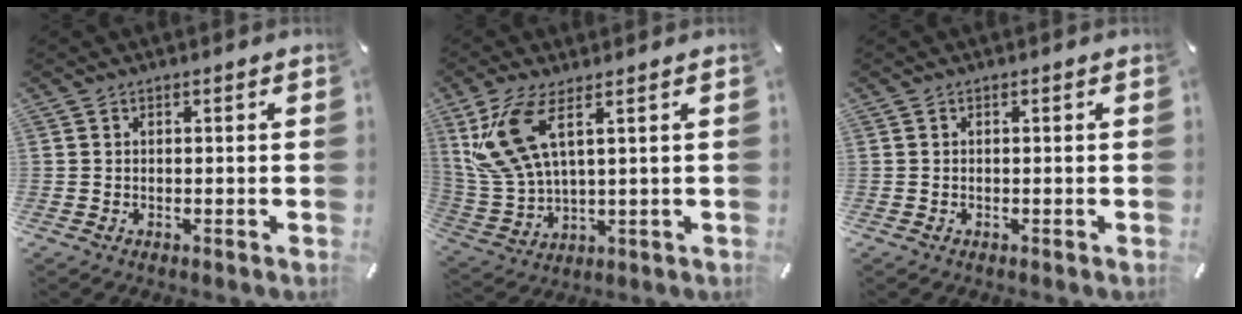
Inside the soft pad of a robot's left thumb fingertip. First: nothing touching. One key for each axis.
{"total": 12.3, "fx": 5.9, "fy": 5.0, "fz": 9.5, "tx": -0.228, "ty": -0.016, "tz": 0.108}
{"total": 0.0}